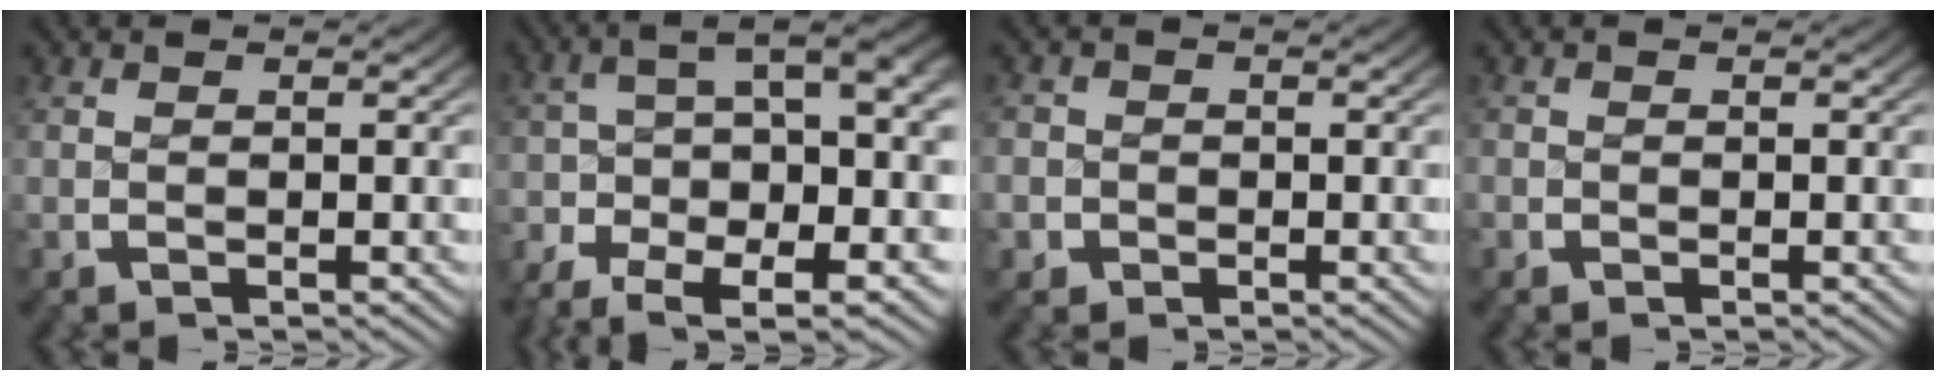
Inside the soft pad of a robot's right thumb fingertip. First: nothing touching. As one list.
[{"total": 9.8, "force": [-2.5, 5.5, 7.7], "torque": [-0.109, -0.012, -0.045]}, {"total": 3.1, "force": [-1.1, 2.9, 0.4], "torque": [-0.011, -0.013, -0.019]}, {"total": 1.0, "force": [-0.3, 1.0, -0.1], "torque": [0.001, -0.006, -0.008]}]